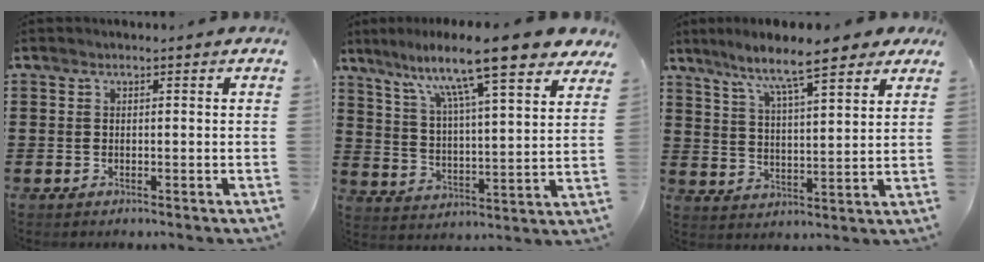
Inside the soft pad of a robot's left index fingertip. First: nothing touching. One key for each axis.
{"total": 13.0, "fx": 10.2, "fy": 1.1, "fz": 7.9, "tx": -0.162, "ty": -0.055, "tz": 0.164}
{"total": 8.6, "fx": 7.1, "fy": 1.0, "fz": 4.7, "tx": -0.108, "ty": -0.030, "tz": 0.118}